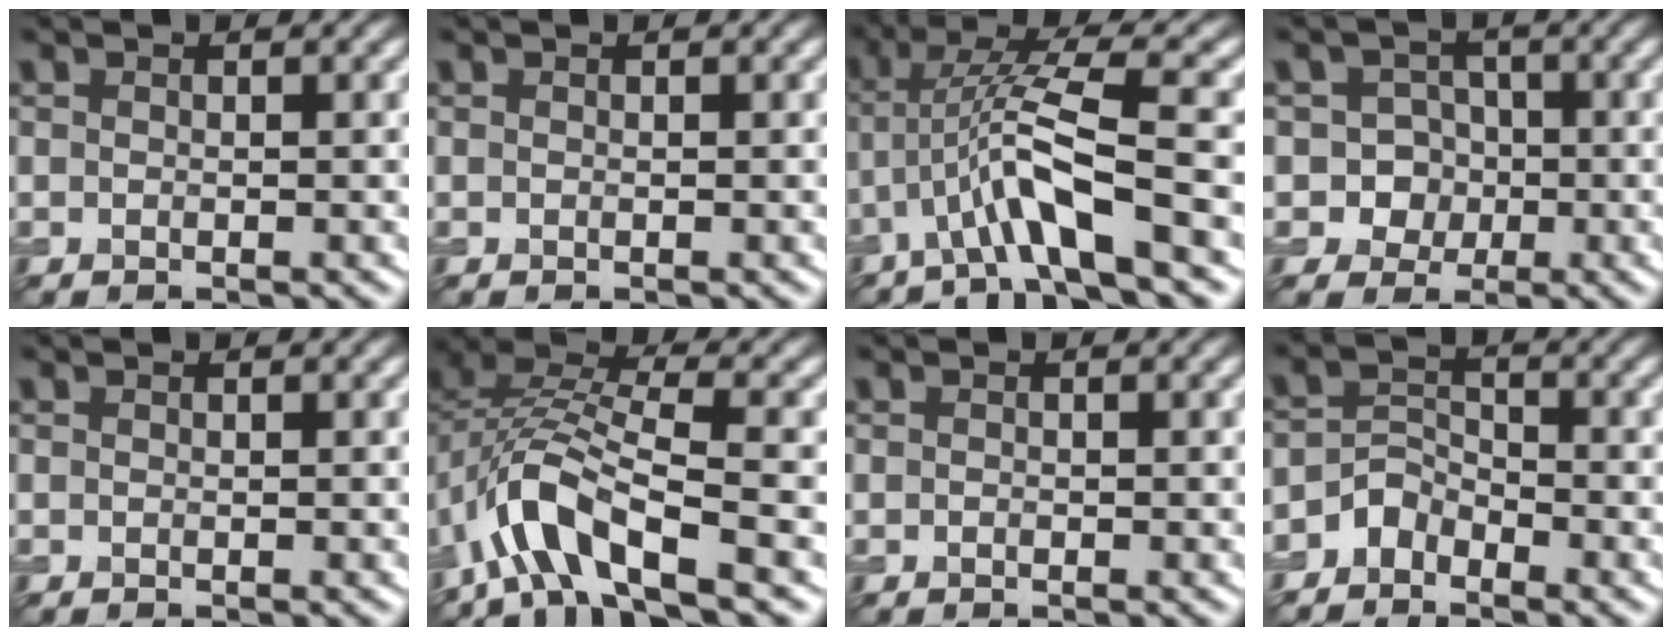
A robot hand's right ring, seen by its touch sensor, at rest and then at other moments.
{"total": 0.0}
{"total": 5.9, "force": [-1.9, 0.8, 5.5], "torque": [-0.108, 0.019, -0.039]}
{"total": 4.7, "force": [-0.8, 4.5, 0.8], "torque": [0.009, 0.021, -0.032]}
{"total": 0.0}
{"total": 8.0, "force": [-3.8, 3.0, 6.3], "torque": [-0.124, 0.014, -0.080]}
{"total": 0.0}
{"total": 2.4, "force": [-2.0, 1.2, 0.4], "torque": [-0.009, 0.011, -0.048]}